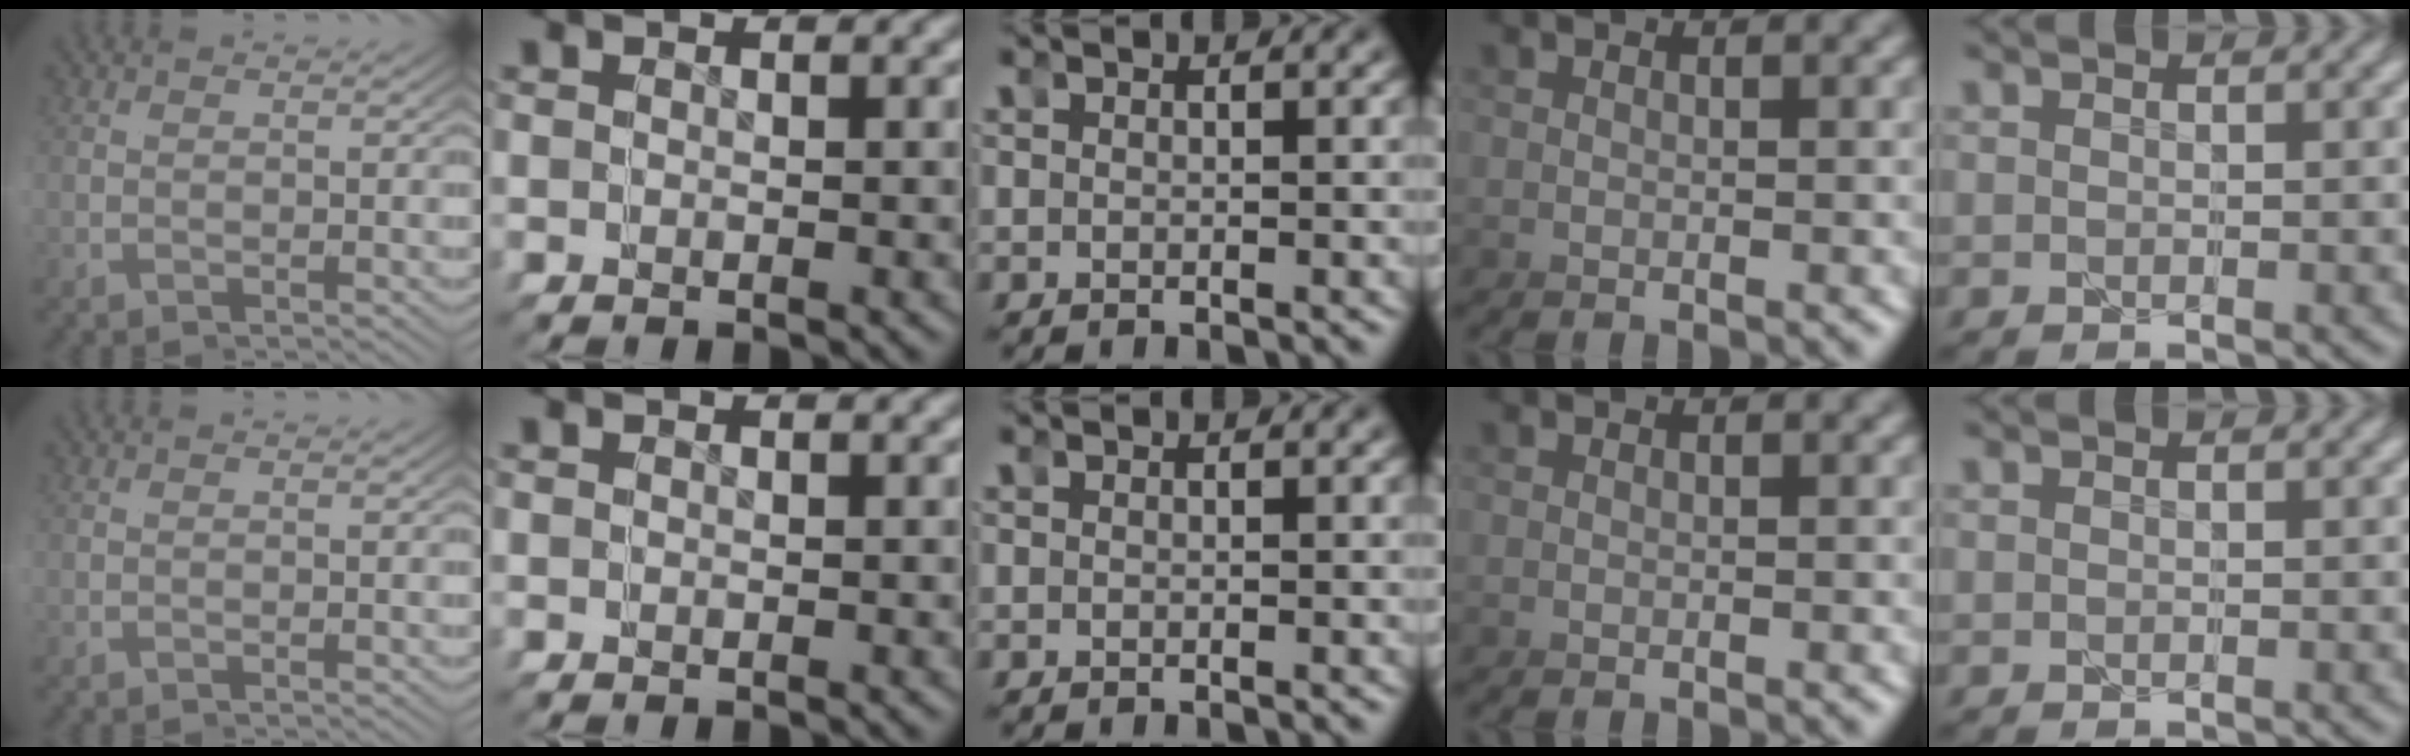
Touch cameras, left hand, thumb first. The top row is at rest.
{}